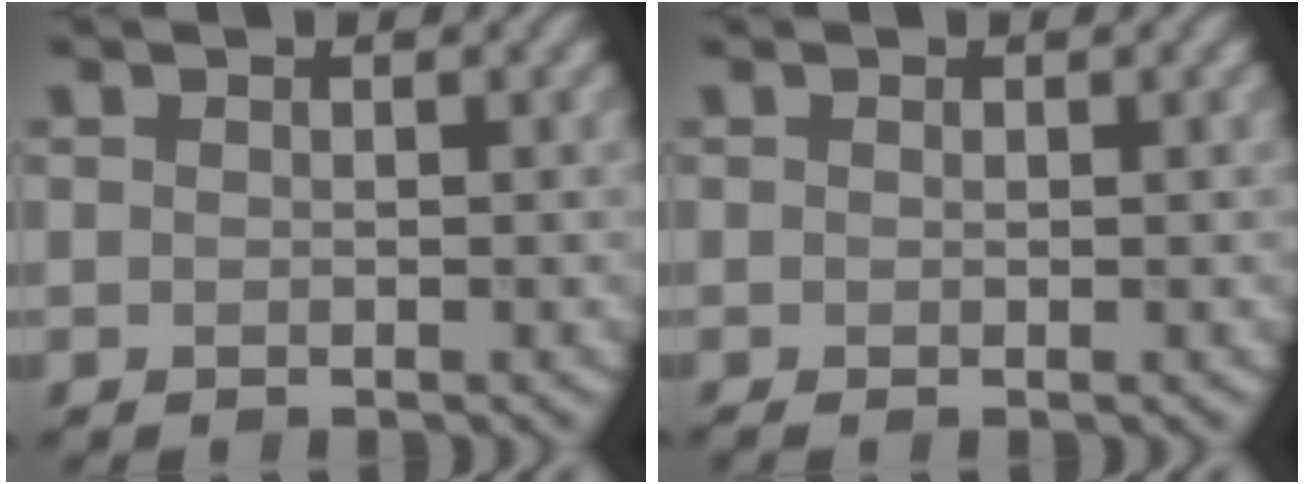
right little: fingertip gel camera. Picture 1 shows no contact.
{"total": 0.7, "force": [-0.1, 0.1, 0.7], "torque": [-0.013, -0.003, -0.001]}